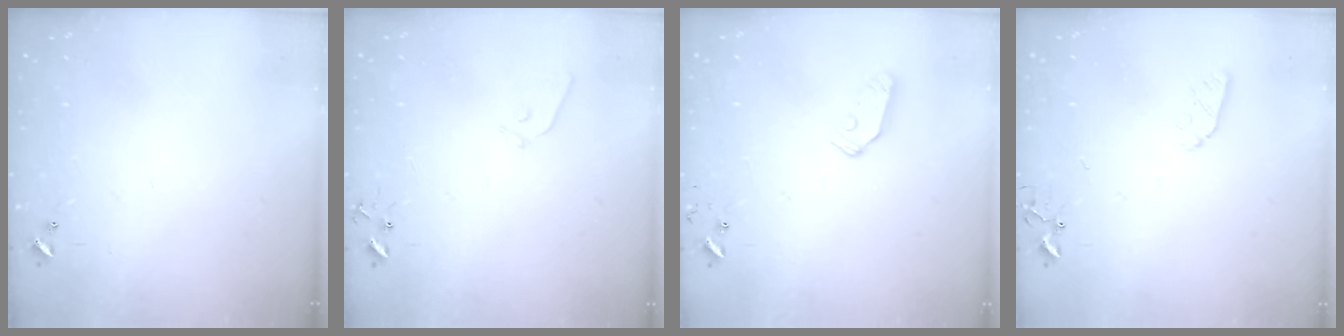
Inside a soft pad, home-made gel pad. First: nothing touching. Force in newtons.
{"total": 6.6, "press": 6.6, "slide": 0.7}
{"total": 7.2, "press": 7.2, "slide": 0.3}
{"total": 5.0, "press": 4.9, "slide": 0.9}